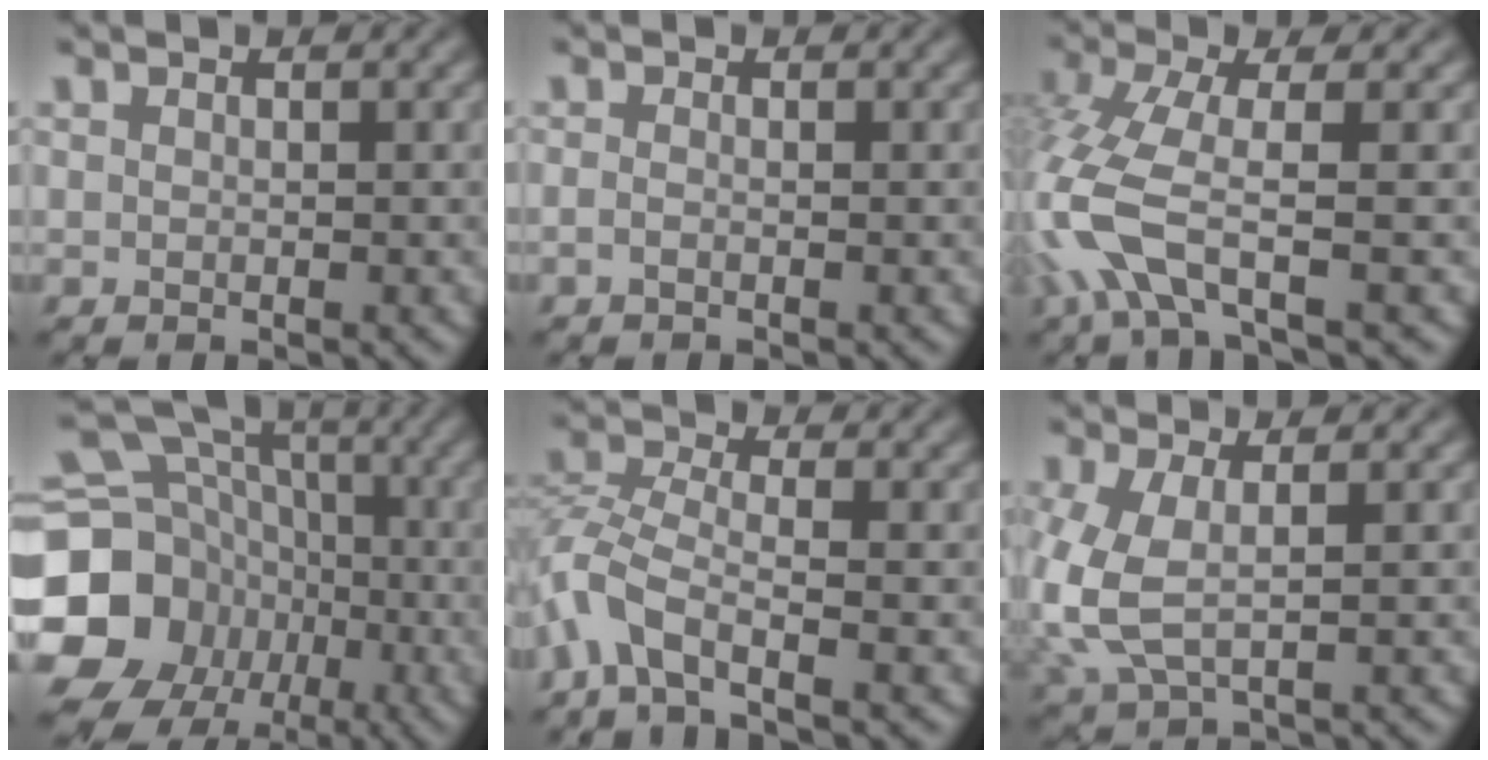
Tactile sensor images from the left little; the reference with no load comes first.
{"total": 0.6, "force": [-0.5, 0.0, 0.3], "torque": [-0.010, -0.004, -0.015]}
{"total": 6.0, "force": [-2.4, 1.5, 5.4], "torque": [-0.139, -0.009, -0.059]}
{"total": 19.4, "force": [-4.7, 17.4, 7.0], "torque": [-0.170, -0.019, -0.117]}
{"total": 4.7, "force": [-3.1, 1.4, 3.2], "torque": [-0.077, -0.002, -0.080]}
{"total": 5.0, "force": [-0.4, 2.5, 4.4], "torque": [-0.125, -0.005, -0.007]}